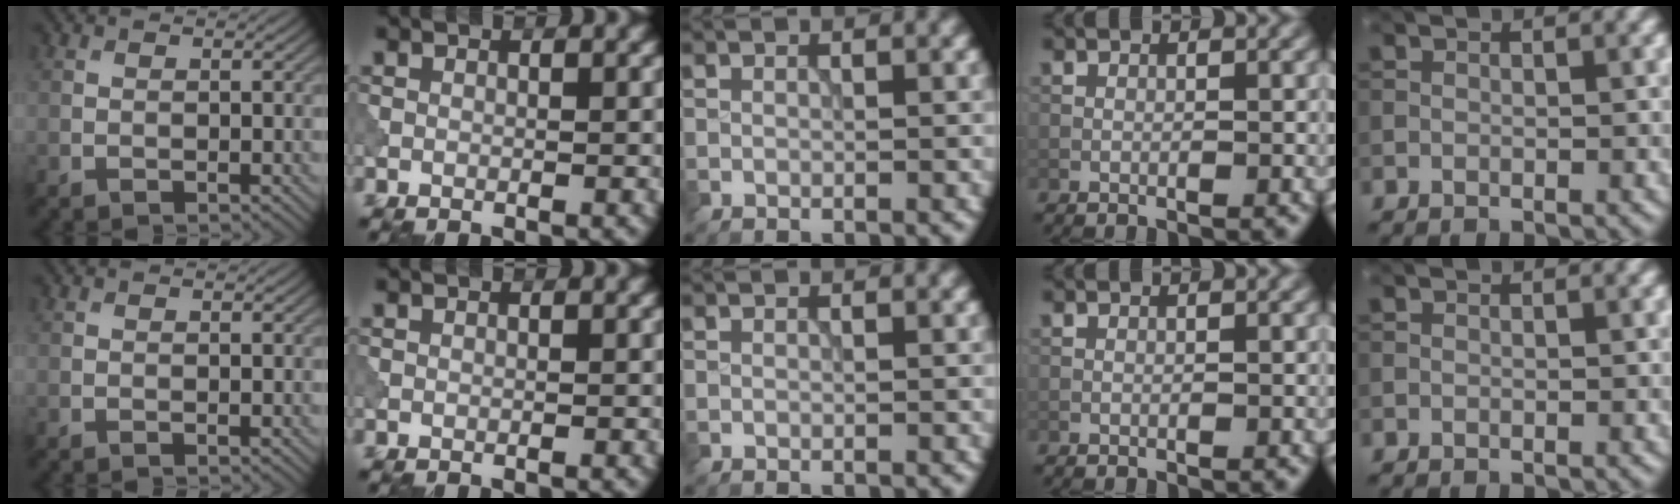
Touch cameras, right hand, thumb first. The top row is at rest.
{}